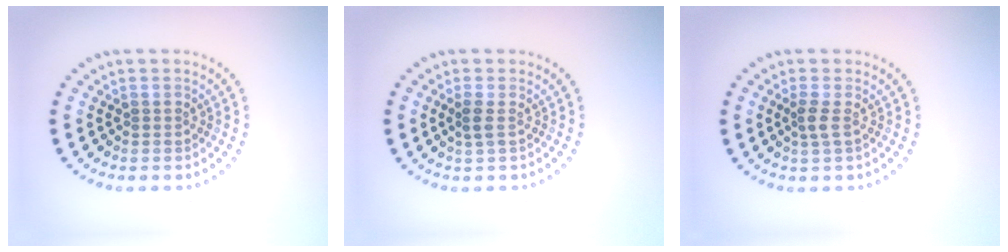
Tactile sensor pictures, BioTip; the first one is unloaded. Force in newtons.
{"total": 1.0, "press": 0.9, "slide": 0.6}
{"total": 1.2, "press": 1.0, "slide": 0.7}